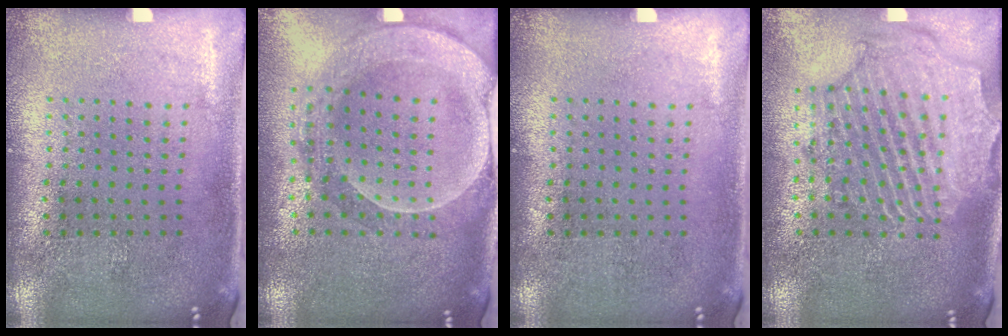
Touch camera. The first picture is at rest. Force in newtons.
{"total": 2.3, "press": 2.1, "slide": 0.9}
{"total": 0.0}
{"total": 2.4, "press": 2.2, "slide": 0.8}